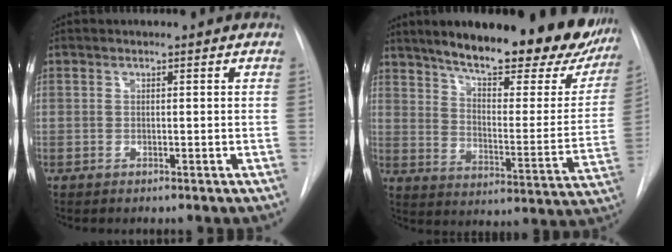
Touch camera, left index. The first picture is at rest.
{"total": 27.4, "force": [21.2, 7.2, 15.8], "torque": [-0.225, -0.038, 0.270]}